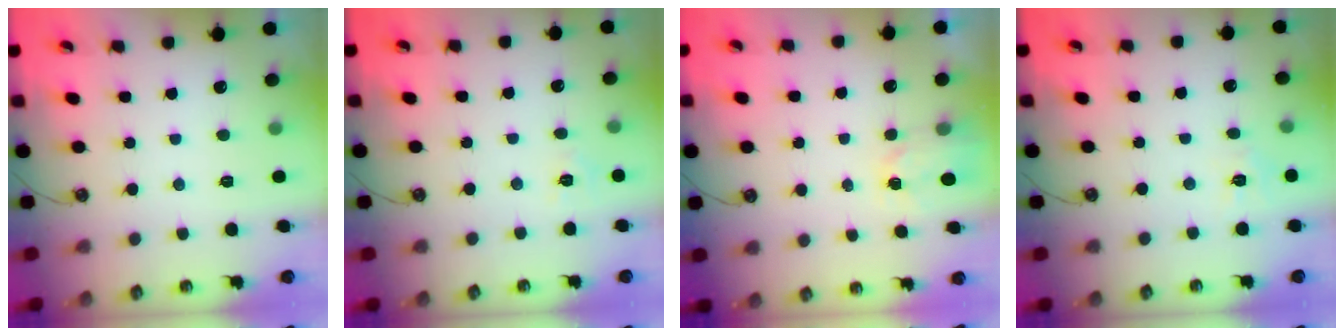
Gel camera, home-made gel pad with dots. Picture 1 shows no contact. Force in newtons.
{"total": 5.8, "press": 5.7, "slide": 0.6}
{"total": 2.2, "press": 2.2, "slide": 0.2}
{"total": 5.3, "press": 5.2, "slide": 0.7}